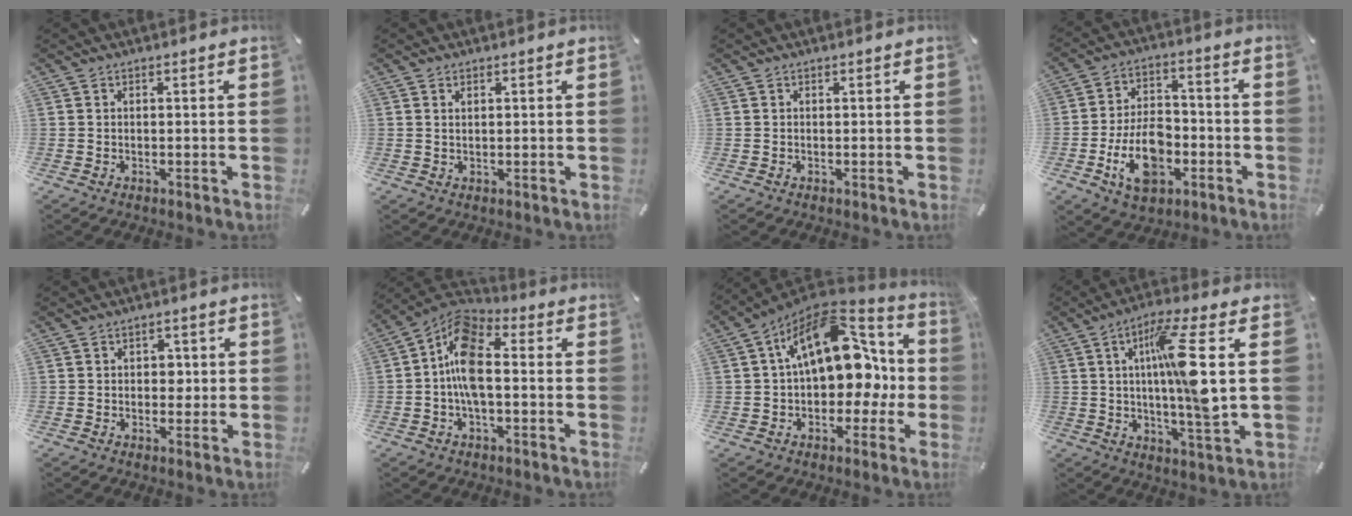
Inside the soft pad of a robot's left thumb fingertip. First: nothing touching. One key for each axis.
{"total": 1.0, "fx": 0.4, "fy": 0.6, "fz": 0.7, "tx": -0.015, "ty": 0.003, "tz": 0.007}
{"total": 0.0}
{"total": 13.8, "fx": -4.8, "fy": 8.7, "fz": 9.6, "tx": -0.175, "ty": 0.016, "tz": -0.083}
{"total": 2.9, "fx": -0.1, "fy": 2.3, "fz": 1.8, "tx": -0.020, "ty": 0.000, "tz": -0.009}
{"total": 10.6, "fx": -1.6, "fy": 5.5, "fz": 8.9, "tx": -0.185, "ty": 0.001, "tz": -0.028}
{"total": 20.5, "fx": 5.4, "fy": 12.8, "fz": 15.0, "tx": -0.235, "ty": -0.024, "tz": 0.094}
{"total": 14.5, "fx": 2.4, "fy": 2.0, "fz": 14.2, "tx": -0.248, "ty": -0.013, "tz": 0.030}